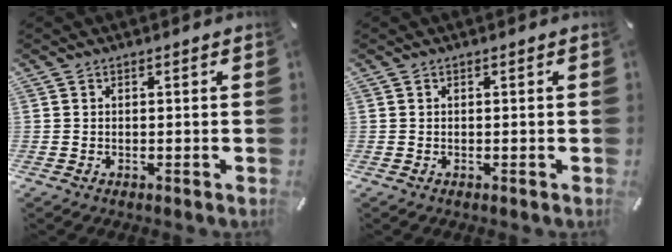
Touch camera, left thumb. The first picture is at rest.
{"total": 0.0}